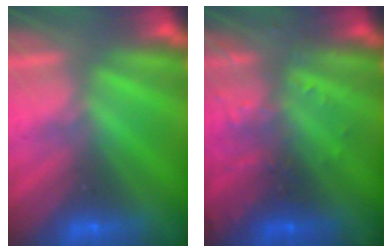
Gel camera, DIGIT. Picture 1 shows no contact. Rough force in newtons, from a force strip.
{"total": 2.9}